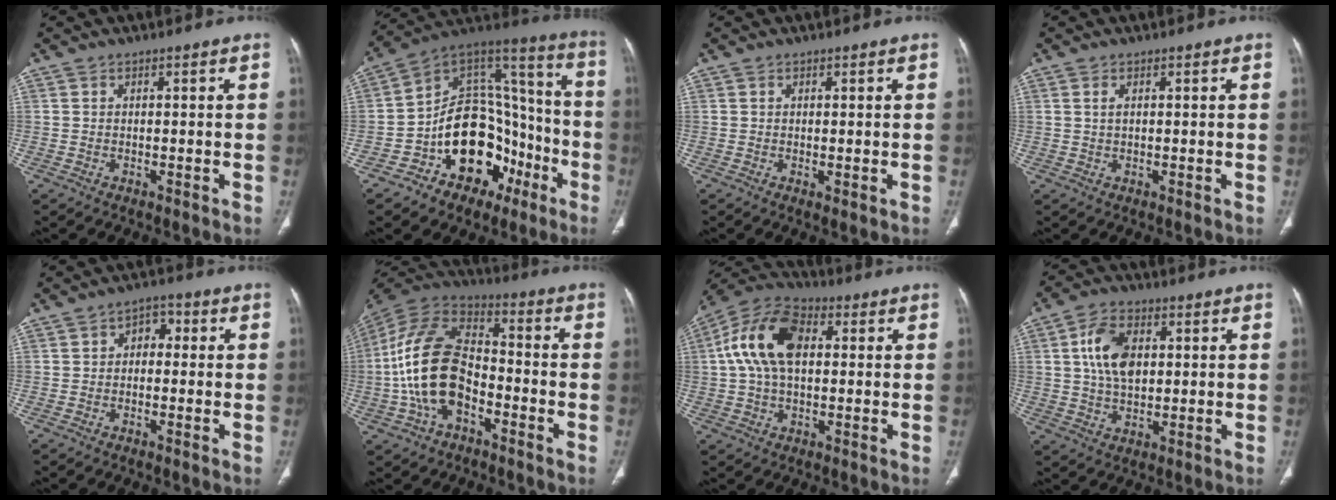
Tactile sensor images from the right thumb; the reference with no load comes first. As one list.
[{"total": 23.9, "force": [-9.4, 15.9, 15.1], "torque": [-0.178, 0.100, -0.135]}, {"total": 1.2, "force": [-0.3, 0.4, 1.1], "torque": [-0.022, -0.005, -0.002]}, {"total": 1.2, "force": [0.4, 0.6, 1.0], "torque": [-0.025, 0.004, 0.010]}, {"total": 3.8, "force": [0.2, 2.8, 2.6], "torque": [-0.017, 0.015, -0.009]}, {"total": 18.7, "force": [-4.6, 11.3, 14.2], "torque": [-0.272, 0.039, -0.088]}, {"total": 14.2, "force": [2.2, 8.5, 11.2], "torque": [-0.217, 0.029, 0.032]}, {"total": 9.7, "force": [1.9, 6.0, 7.4], "torque": [-0.126, 0.000, 0.036]}]